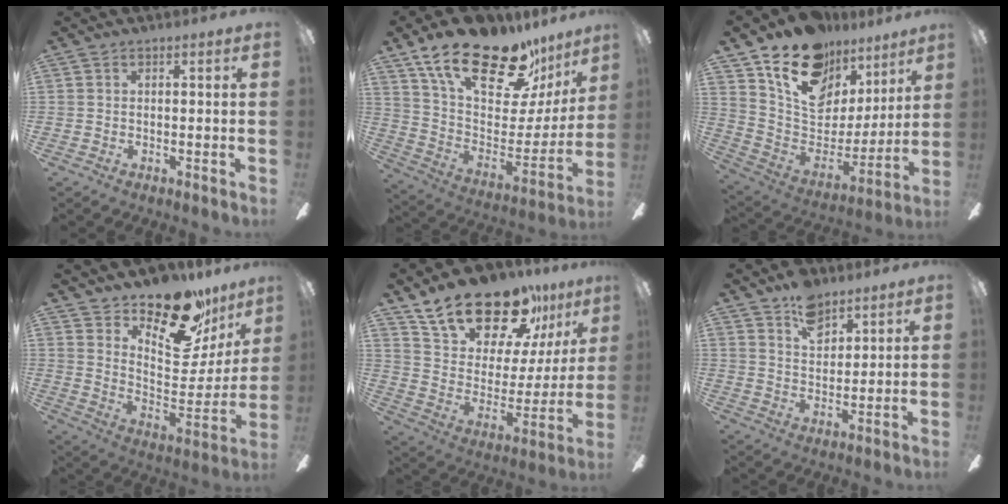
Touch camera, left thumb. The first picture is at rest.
{"total": 25.6, "force": [18.5, 9.8, 14.6], "torque": [-0.232, -0.119, 0.323]}
{"total": 18.0, "force": [11.6, 11.4, 7.7], "torque": [-0.141, -0.071, 0.212]}
{"total": 22.6, "force": [17.8, 9.1, 10.7], "torque": [-0.146, -0.123, 0.302]}
{"total": 22.7, "force": [18.5, 9.5, 9.3], "torque": [-0.165, -0.123, 0.331]}
{"total": 8.5, "force": [6.0, 4.7, 3.7], "torque": [-0.050, -0.024, 0.107]}